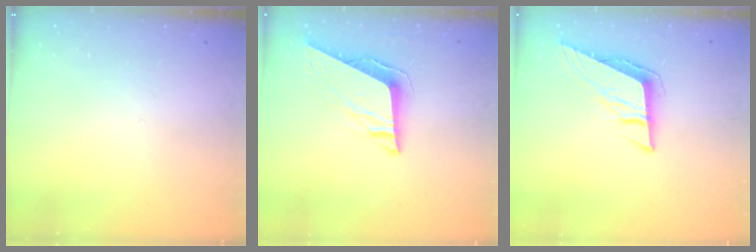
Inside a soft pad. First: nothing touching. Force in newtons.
{"total": 8.8, "press": 8.7, "slide": 1.4}
{"total": 10.2, "press": 10.0, "slide": 1.6}